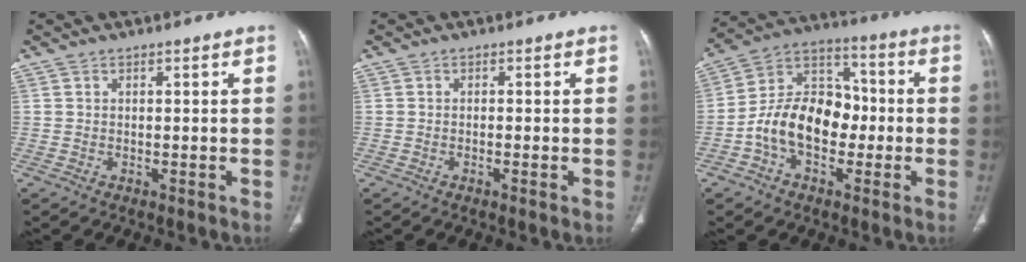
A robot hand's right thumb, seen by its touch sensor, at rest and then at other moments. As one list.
[{"total": 1.1, "force": [-0.4, 0.1, 1.1], "torque": [-0.024, -0.003, -0.008]}, {"total": 14.7, "force": [-3.1, 10.1, 10.2], "torque": [-0.153, 0.045, -0.062]}]